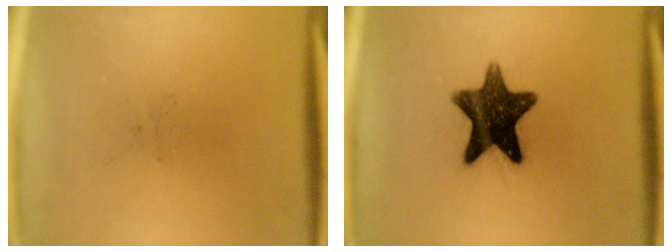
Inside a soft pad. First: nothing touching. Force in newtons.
{"total": 12.6}